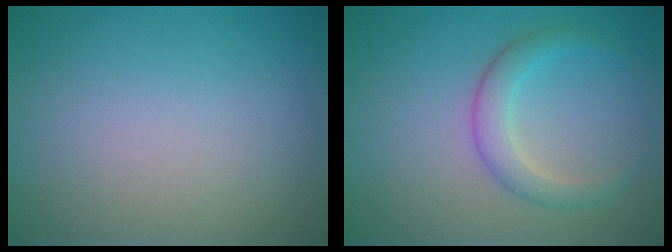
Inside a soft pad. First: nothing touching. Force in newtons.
{"total": 2.7, "press": 2.7, "slide": 0.1}